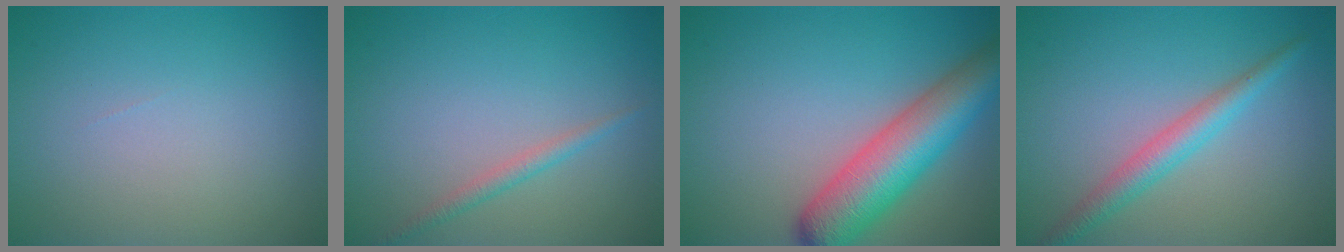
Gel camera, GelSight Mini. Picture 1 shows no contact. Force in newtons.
{"total": 1.4, "press": 1.4, "slide": 0.0}
{"total": 8.2, "press": 8.2, "slide": 0.3}
{"total": 2.9, "press": 2.9, "slide": 0.1}